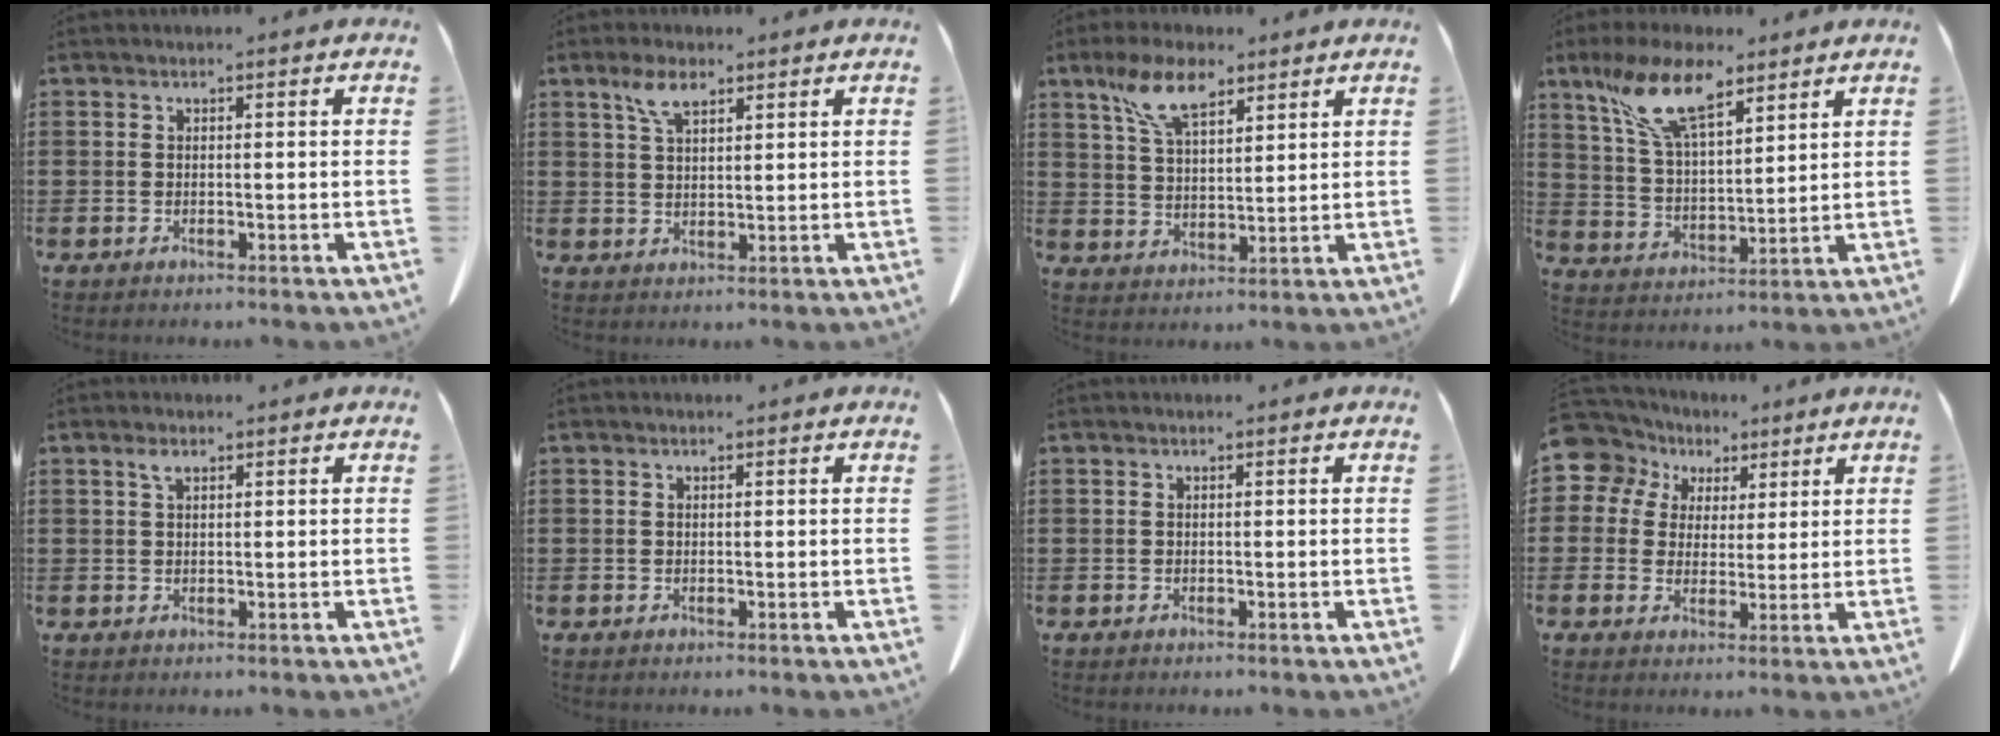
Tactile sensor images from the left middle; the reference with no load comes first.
{"total": 4.7, "force": [2.9, 1.7, 3.2], "torque": [-0.073, 0.006, 0.052]}
{"total": 8.5, "force": [5.7, 3.3, 5.4], "torque": [-0.122, 0.003, 0.104]}
{"total": 11.6, "force": [7.7, 4.2, 7.6], "torque": [-0.165, -0.009, 0.145]}
{"total": 1.6, "force": [0.9, 0.5, 1.3], "torque": [-0.029, 0.002, 0.016]}
{"total": 0.0}
{"total": 0.0}
{"total": 7.3, "force": [3.8, 6.0, 1.6], "torque": [-0.072, -0.012, 0.070]}